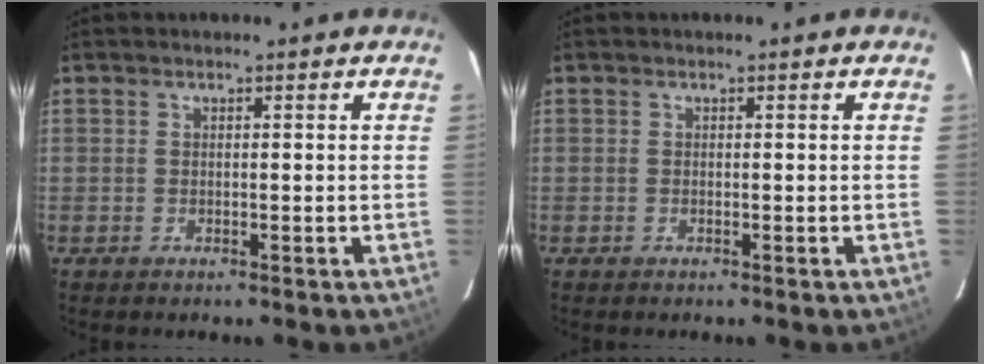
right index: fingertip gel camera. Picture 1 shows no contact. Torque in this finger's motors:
{"motor_torque": [0.11, 0.02, 0.05, 0.01]}